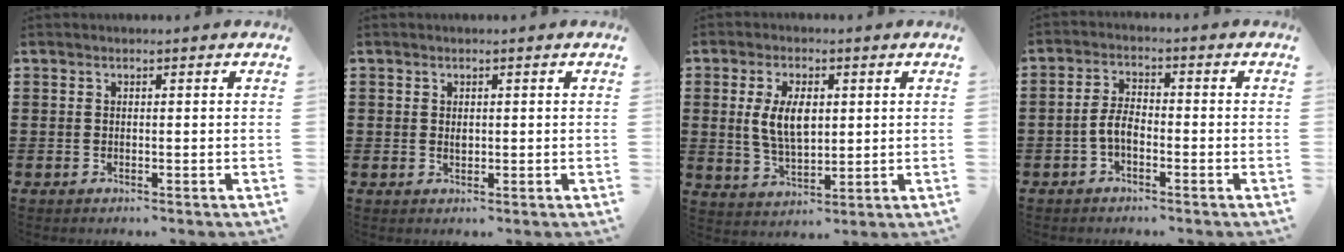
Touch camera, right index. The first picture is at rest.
{"total": 1.0, "force": [0.2, 0.8, 0.6], "torque": [-0.014, 0.005, 0.004]}
{"total": 7.1, "force": [1.1, 3.7, 6.0], "torque": [-0.120, 0.005, 0.016]}
{"total": 3.9, "force": [-1.5, 1.8, 3.1], "torque": [-0.077, -0.001, -0.035]}